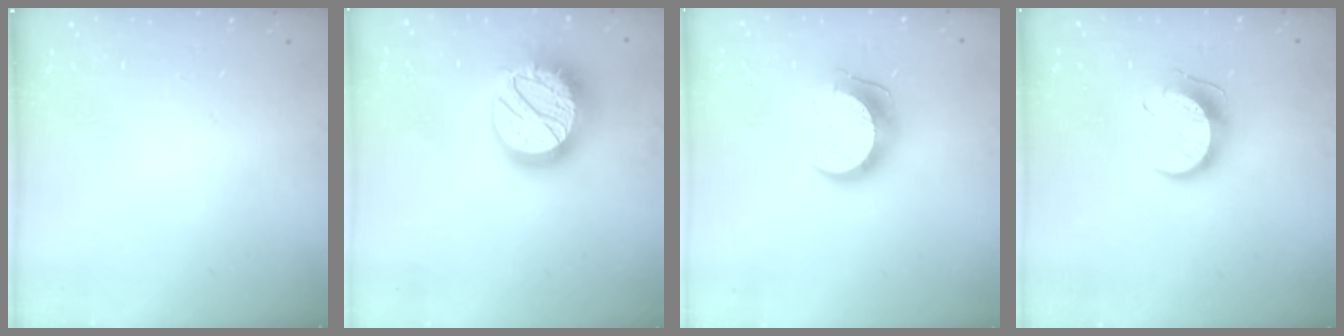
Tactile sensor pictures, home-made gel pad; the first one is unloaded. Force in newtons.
{"total": 20.9, "press": 20.8, "slide": 1.4}
{"total": 11.9, "press": 11.9, "slide": 0.7}
{"total": 10.1, "press": 10.1, "slide": 0.1}